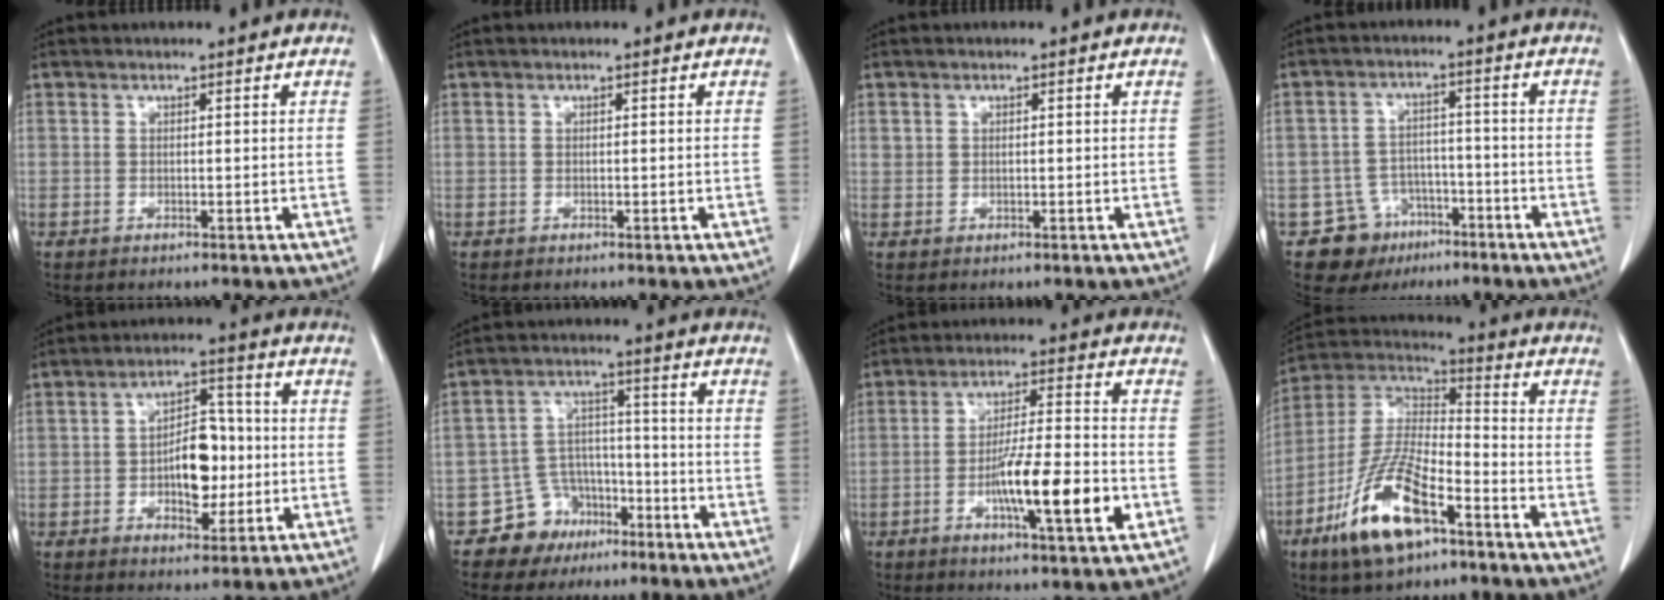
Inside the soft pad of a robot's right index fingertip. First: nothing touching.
{"total": 0.0}
{"total": 0.8, "force": [0.1, 0.8, 0.3], "torque": [-0.001, 0.010, 0.004]}
{"total": 7.4, "force": [-4.4, 6.0, 0.4], "torque": [0.002, 0.019, -0.062]}
{"total": 8.4, "force": [-1.1, 4.3, 7.1], "torque": [-0.115, 0.018, -0.014]}
{"total": 7.3, "force": [-4.7, 5.5, 0.8], "torque": [-0.006, 0.022, -0.074]}
{"total": 12.4, "force": [-3.8, 1.2, 11.8], "torque": [-0.198, -0.006, -0.064]}
{"total": 15.5, "force": [-8.3, 4.8, 12.2], "torque": [-0.254, -0.007, -0.152]}